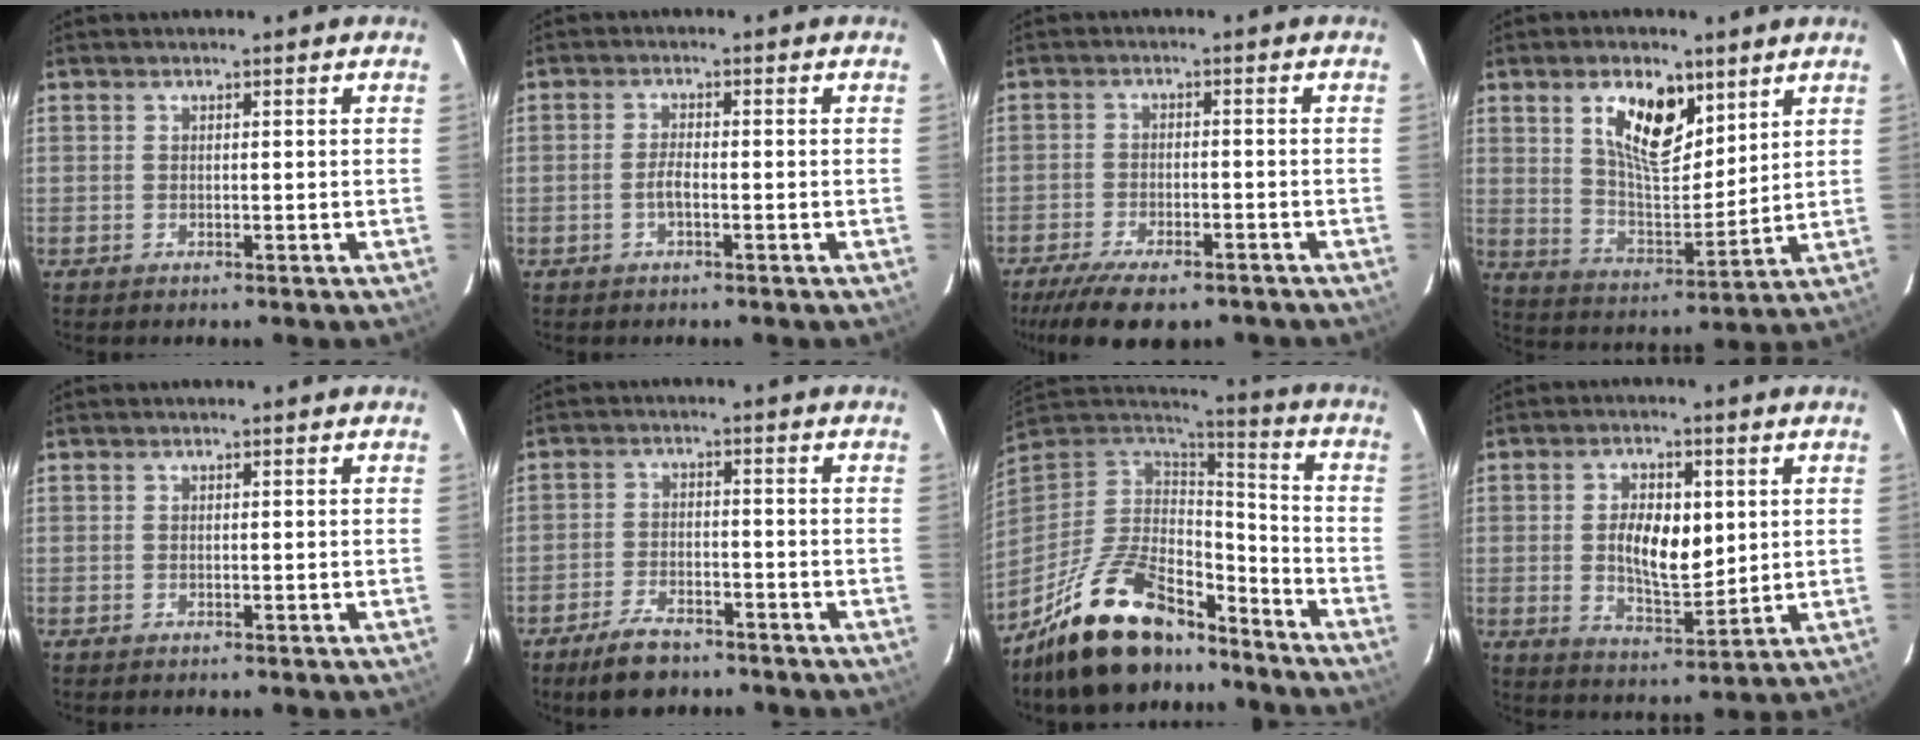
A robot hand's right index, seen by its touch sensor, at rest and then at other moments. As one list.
[{"total": 2.1, "force": [-0.9, 0.6, 1.8], "torque": [-0.039, 0.001, -0.018]}, {"total": 12.9, "force": [-10.0, 4.2, 6.9], "torque": [-0.155, -0.033, -0.159]}, {"total": 12.3, "force": [6.3, 5.6, 9.0], "torque": [-0.154, 0.004, 0.120]}, {"total": 0.0}, {"total": 7.3, "force": [-5.6, 3.0, 3.6], "torque": [-0.091, 0.002, -0.093]}, {"total": 23.8, "force": [-17.1, 9.9, 13.3], "torque": [-0.266, 0.000, -0.275]}, {"total": 9.5, "force": [1.2, 4.8, 8.2], "torque": [-0.144, 0.002, 0.028]}]